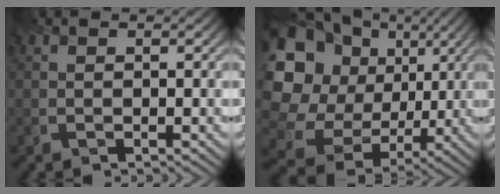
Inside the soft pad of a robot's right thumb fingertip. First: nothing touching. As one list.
[{"total": 19.0, "force": [3.5, 16.2, 9.2], "torque": [-0.270, 0.000, 0.074]}]